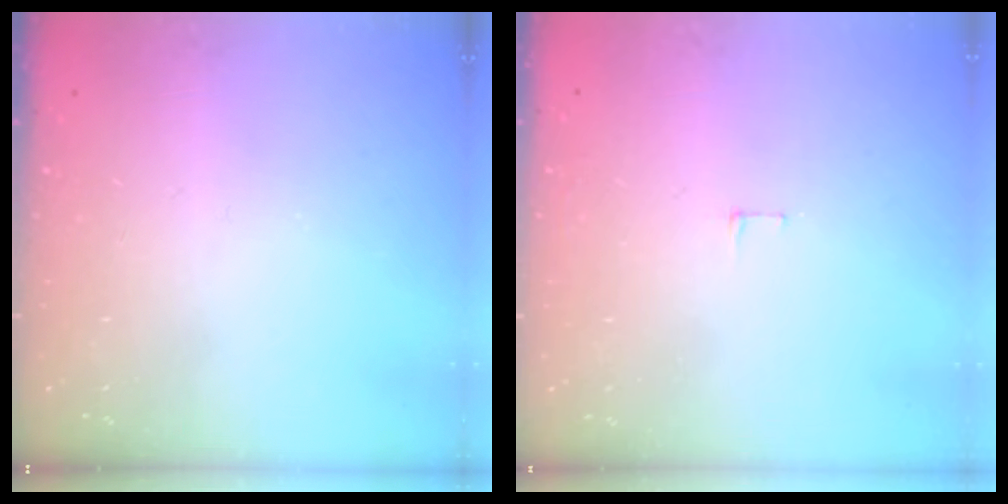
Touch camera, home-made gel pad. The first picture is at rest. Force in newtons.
{"total": 3.8, "press": 3.8, "slide": 0.3}